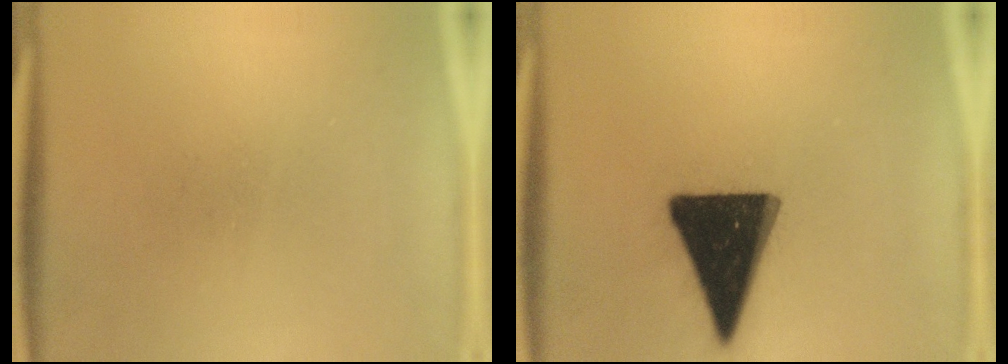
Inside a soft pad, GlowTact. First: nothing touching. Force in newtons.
{"total": 19.2}